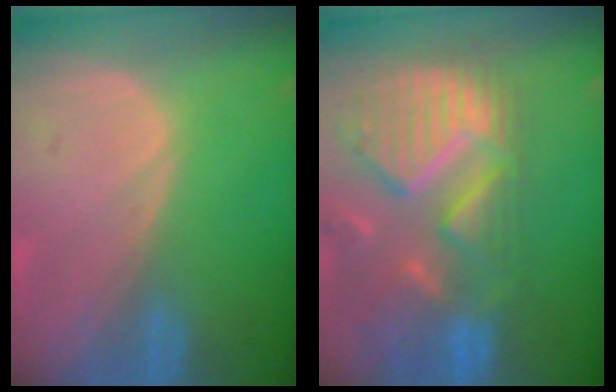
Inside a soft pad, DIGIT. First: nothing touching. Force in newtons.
{"total": 13.2, "press": 11.2, "slide": 7.0}